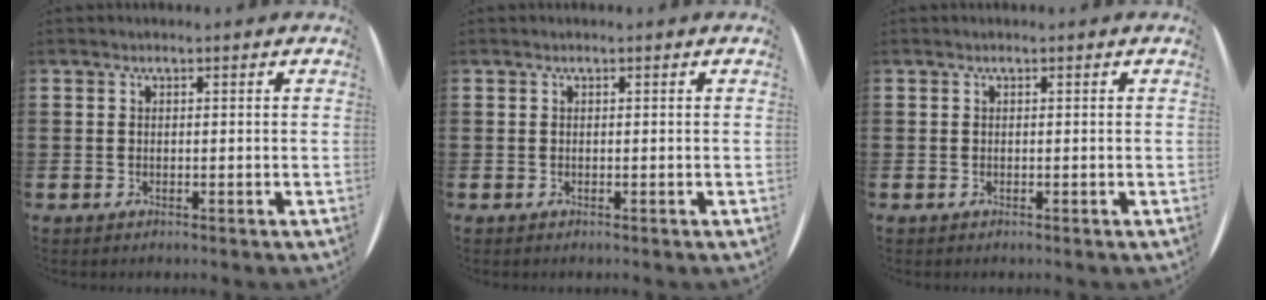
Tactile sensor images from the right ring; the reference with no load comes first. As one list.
[{"total": 0.0}, {"total": 0.0}]